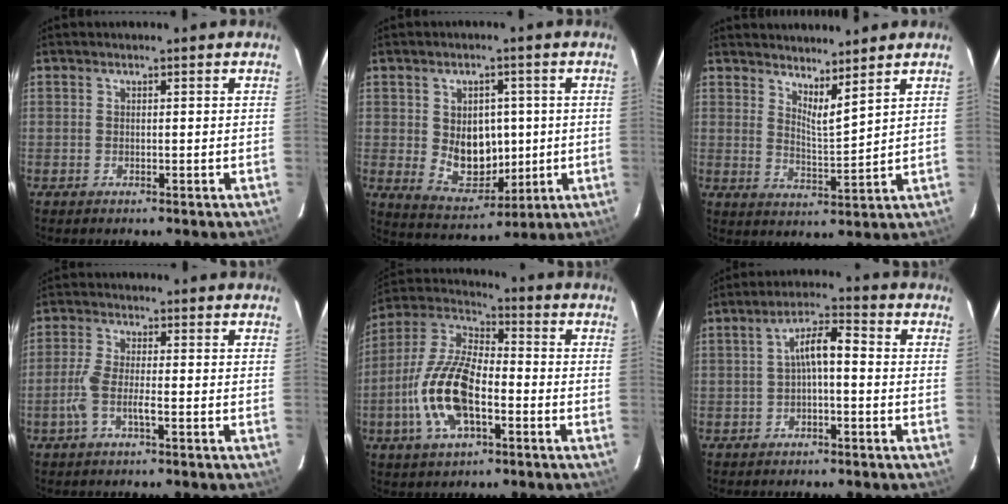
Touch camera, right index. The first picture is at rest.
{"total": 9.9, "force": [0.2, 7.5, 6.4], "torque": [-0.117, -0.007, 0.029]}
{"total": 6.0, "force": [5.2, 0.2, 2.9], "torque": [-0.043, -0.017, 0.077]}
{"total": 4.8, "force": [-2.0, 0.8, 4.4], "torque": [-0.102, 0.000, -0.039]}
{"total": 15.7, "force": [-4.7, 6.9, 13.3], "torque": [-0.283, 0.000, -0.094]}
{"total": 5.3, "force": [-0.9, 1.5, 5.0], "torque": [-0.094, 0.017, -0.014]}